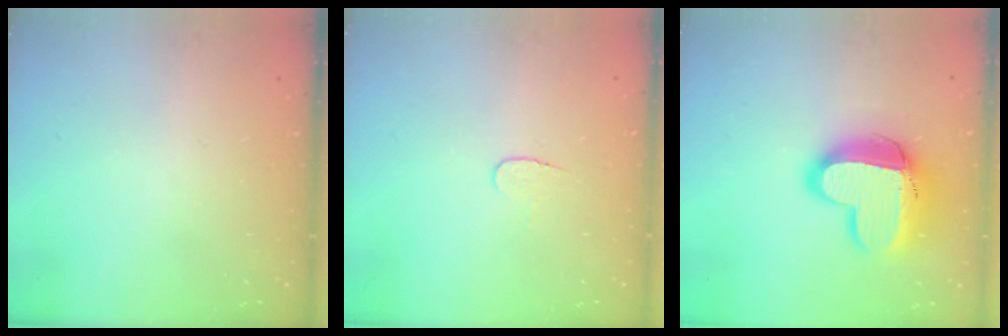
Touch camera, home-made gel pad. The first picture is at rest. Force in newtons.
{"total": 4.0, "press": 4.0, "slide": 0.4}
{"total": 16.3, "press": 16.2, "slide": 1.4}